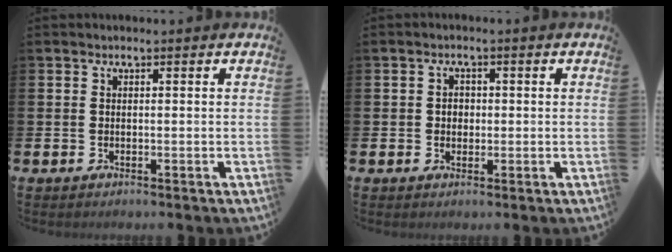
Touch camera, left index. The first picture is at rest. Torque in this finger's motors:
{"motor_torque": [0.14, -0.06, 0.04, 0.04]}